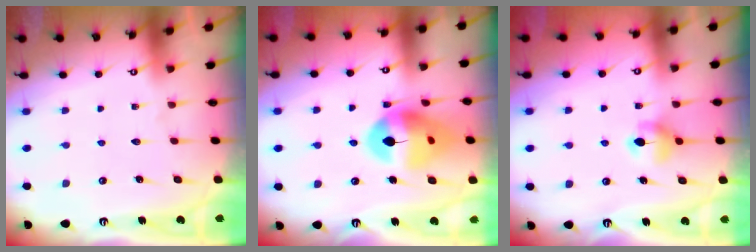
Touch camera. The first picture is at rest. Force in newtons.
{"total": 15.1, "press": 14.9, "slide": 2.2}
{"total": 5.9, "press": 5.9, "slide": 0.6}